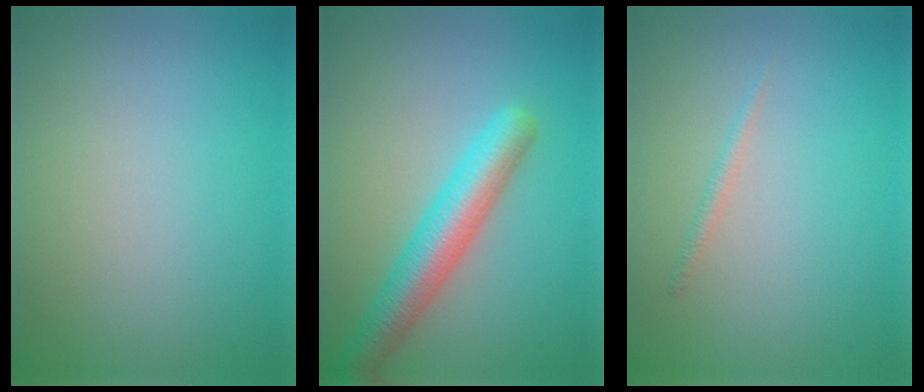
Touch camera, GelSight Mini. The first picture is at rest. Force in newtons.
{"total": 5.2, "press": 5.2, "slide": 0.1}
{"total": 0.7, "press": 0.7, "slide": 0.1}